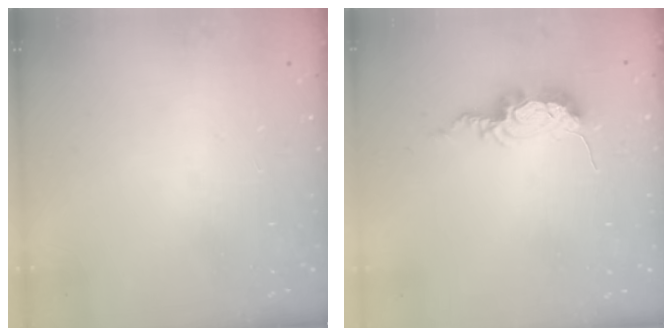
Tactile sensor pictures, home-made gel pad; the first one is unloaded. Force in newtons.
{"total": 8.9, "press": 8.9, "slide": 0.4}